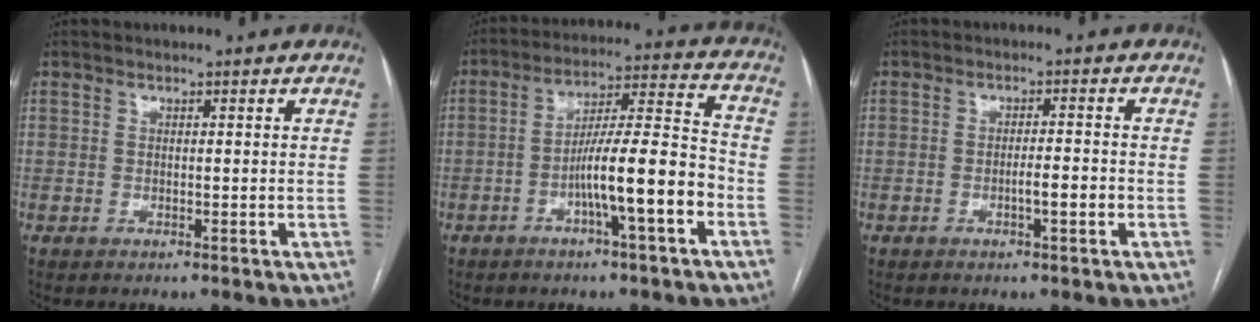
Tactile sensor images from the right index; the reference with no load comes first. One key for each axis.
{"total": 11.9, "fx": -4.5, "fy": 0.5, "fz": 11.0, "tx": -0.187, "ty": 0.017, "tz": -0.073}
{"total": 2.9, "fx": -1.0, "fy": 0.3, "fz": 2.7, "tx": -0.046, "ty": 0.001, "tz": -0.016}